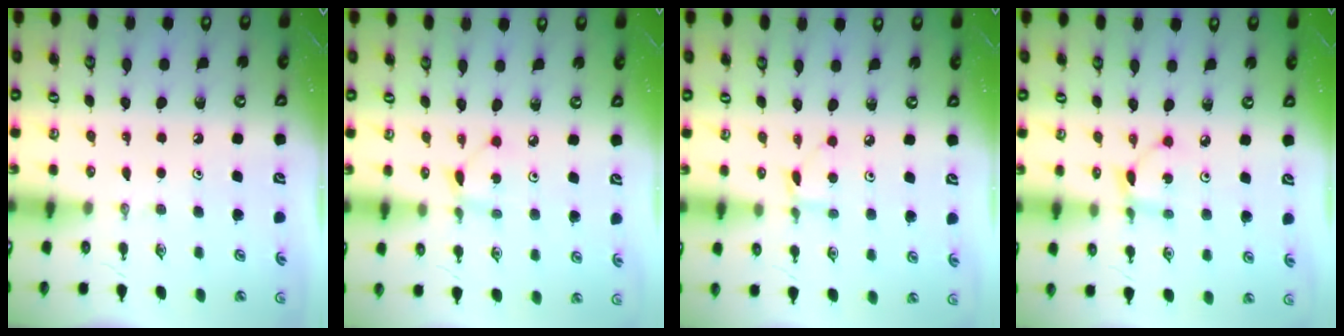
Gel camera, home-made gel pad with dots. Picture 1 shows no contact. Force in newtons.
{"total": 2.3, "press": 2.3, "slide": 0.2}
{"total": 3.4, "press": 3.4, "slide": 0.5}
{"total": 2.2, "press": 2.2, "slide": 0.2}